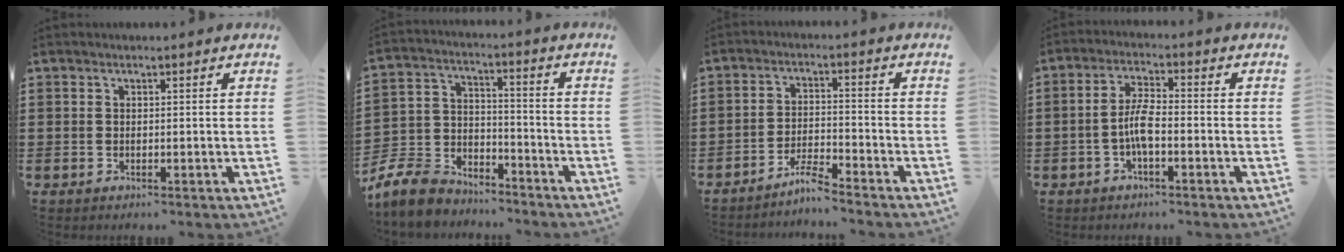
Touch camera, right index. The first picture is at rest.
{"total": 8.2, "force": [-7.7, 2.5, 1.6], "torque": [-0.057, 0.015, -0.157]}
{"total": 4.1, "force": [-3.9, -0.1, 1.5], "torque": [-0.045, -0.004, -0.081]}
{"total": 5.0, "force": [-1.5, 1.4, 4.5], "torque": [-0.101, 0.000, -0.034]}